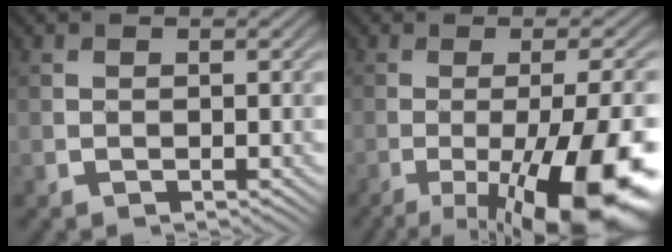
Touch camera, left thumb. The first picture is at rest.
{"total": 17.2, "force": [-7.4, 4.6, 14.8], "torque": [-0.202, -0.003, -0.107]}